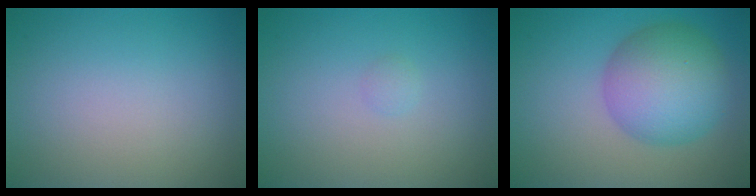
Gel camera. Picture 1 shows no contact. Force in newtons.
{"total": 0.5, "press": 0.5, "slide": 0.0}
{"total": 7.6, "press": 7.6, "slide": 0.1}